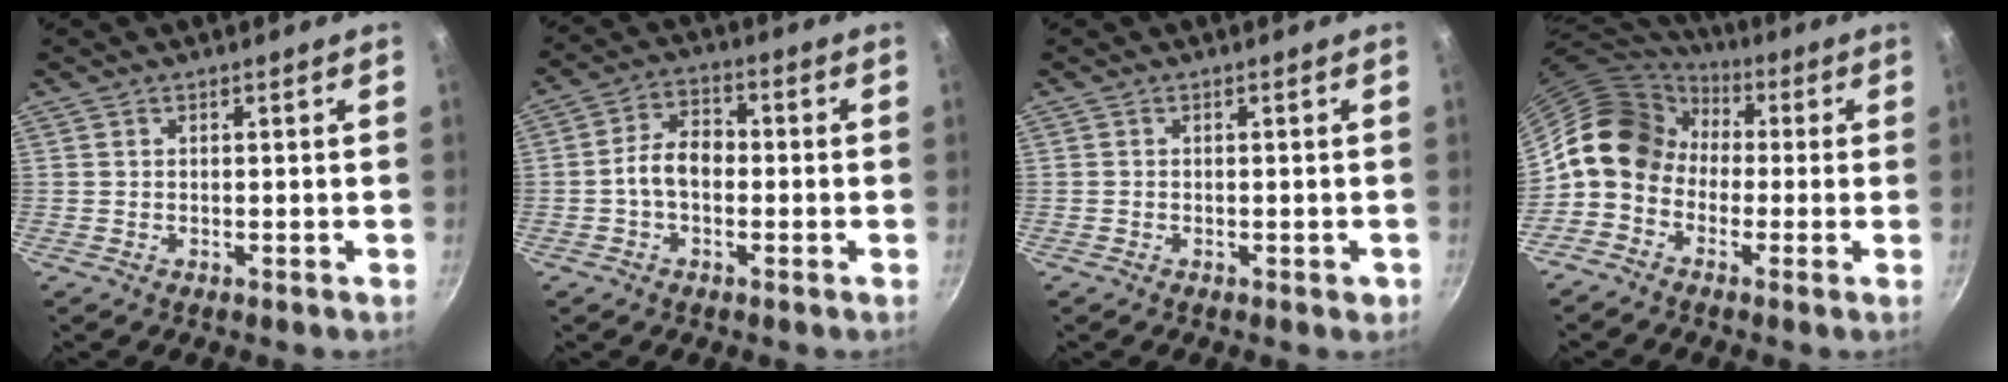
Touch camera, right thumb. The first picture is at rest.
{"total": 6.9, "force": [-1.1, 4.6, 5.0], "torque": [-0.069, 0.029, -0.029]}
{"total": 1.3, "force": [-0.6, 0.7, 0.9], "torque": [-0.008, 0.003, -0.007]}
{"total": 13.0, "force": [0.2, 10.7, 7.4], "torque": [-0.098, 0.040, -0.022]}